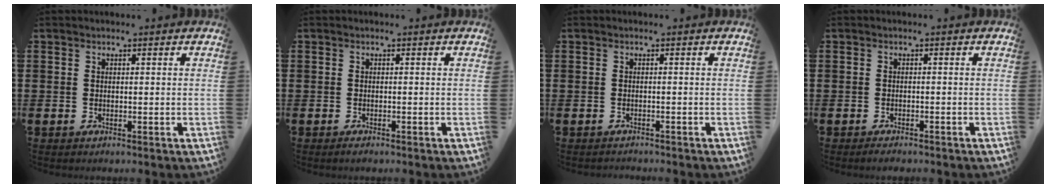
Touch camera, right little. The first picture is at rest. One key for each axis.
{"total": 0.6, "fx": -0.3, "fy": 0.2, "fz": 0.5, "tx": -0.001, "ty": -0.004, "tz": -0.009}
{"total": 0.6, "fx": -0.5, "fy": 0.0, "fz": -0.1, "tx": 0.000, "ty": -0.002, "tz": -0.011}
{"total": 0.9, "fx": -0.8, "fy": 0.2, "fz": 0.2, "tx": -0.007, "ty": -0.002, "tz": -0.017}